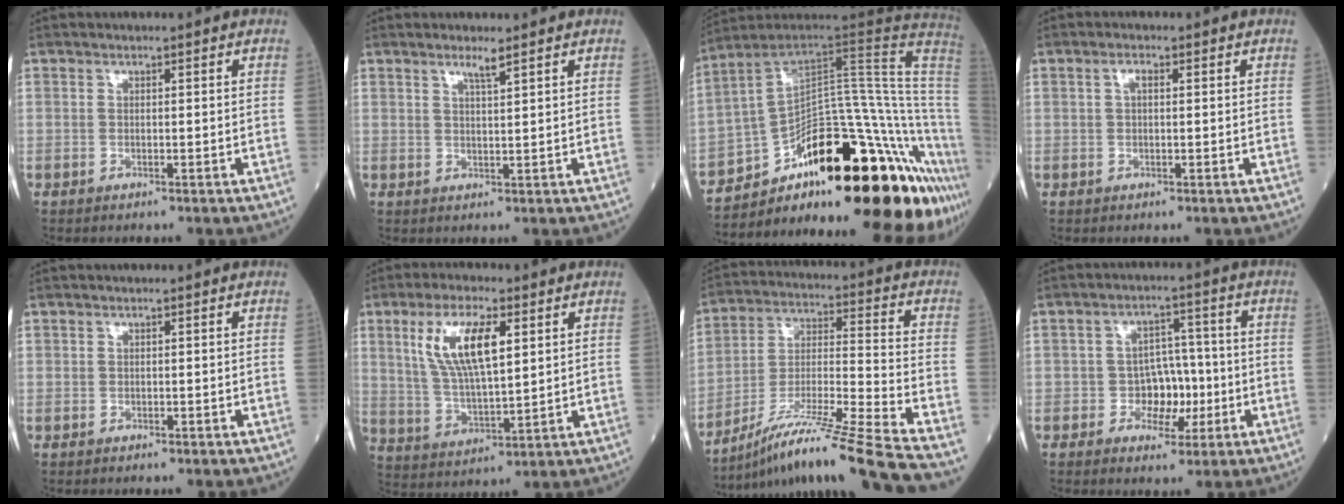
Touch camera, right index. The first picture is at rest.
{"total": 2.1, "force": [1.5, -0.3, 1.4], "torque": [-0.026, -0.003, 0.028]}
{"total": 30.1, "force": [-15.5, 5.8, 25.2], "torque": [-0.248, 0.038, -0.221]}
{"total": 1.4, "force": [0.4, 0.6, 1.3], "torque": [-0.024, 0.007, 0.007]}
{"total": 0.0}
{"total": 11.1, "force": [4.1, 3.1, 9.8], "torque": [-0.205, 0.008, 0.084]}
{"total": 19.9, "force": [-16.3, -2.7, 11.0], "torque": [-0.189, -0.027, -0.288]}
{"total": 5.5, "force": [-1.3, 4.2, 3.3], "torque": [-0.044, 0.015, -0.017]}